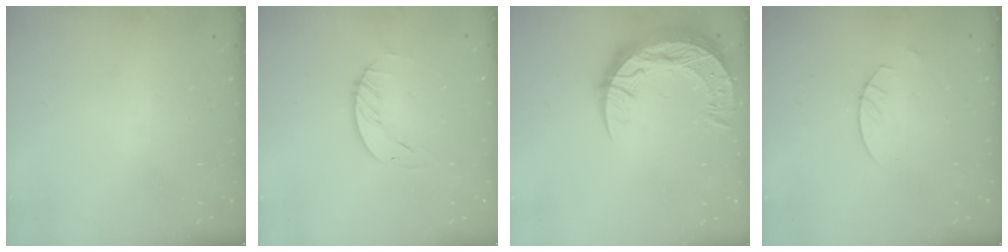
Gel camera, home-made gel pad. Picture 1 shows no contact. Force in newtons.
{"total": 2.3, "press": 2.3, "slide": 0.3}
{"total": 15.4, "press": 15.3, "slide": 1.1}
{"total": 2.4, "press": 2.4, "slide": 0.1}